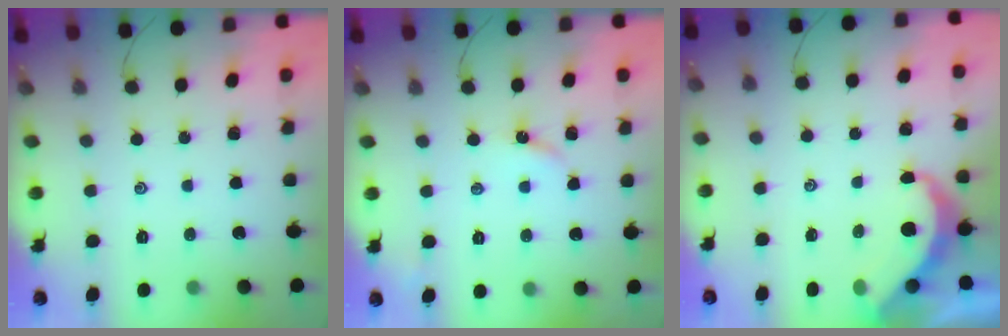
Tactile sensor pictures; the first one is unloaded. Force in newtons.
{"total": 4.6, "press": 4.6, "slide": 0.6}
{"total": 5.5, "press": 5.5, "slide": 0.3}